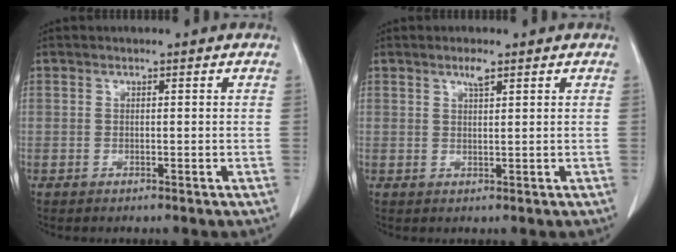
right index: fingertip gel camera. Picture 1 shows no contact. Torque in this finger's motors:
{"motor_torque": [-0.01, 0.03, 0.00, 0.03]}